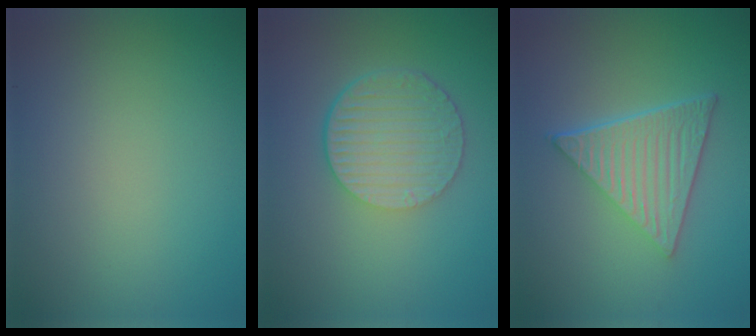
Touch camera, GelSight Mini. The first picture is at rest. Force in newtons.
{"total": 6.0, "press": 4.1, "slide": 4.4}
{"total": 6.7, "press": 4.6, "slide": 4.9}